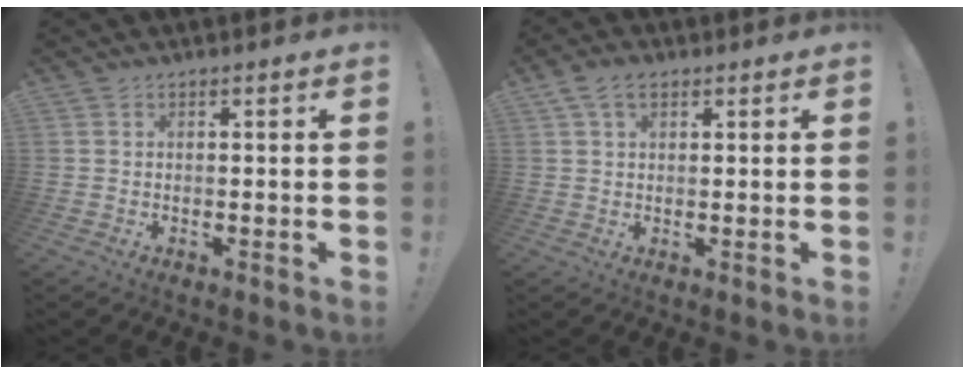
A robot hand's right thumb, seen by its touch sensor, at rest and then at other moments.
{"total": 5.0, "force": [2.3, 3.1, 3.1], "torque": [-0.066, 0.005, 0.047]}